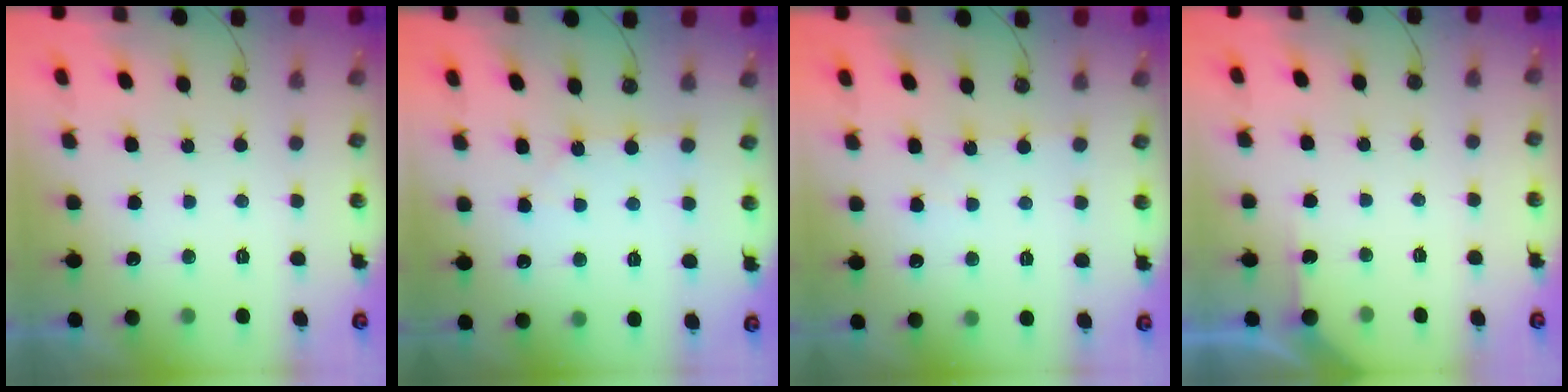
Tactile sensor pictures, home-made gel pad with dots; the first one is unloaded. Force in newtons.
{"total": 1.7, "press": 1.6, "slide": 0.3}
{"total": 3.0, "press": 3.0, "slide": 0.4}
{"total": 2.9, "press": 2.9, "slide": 0.3}